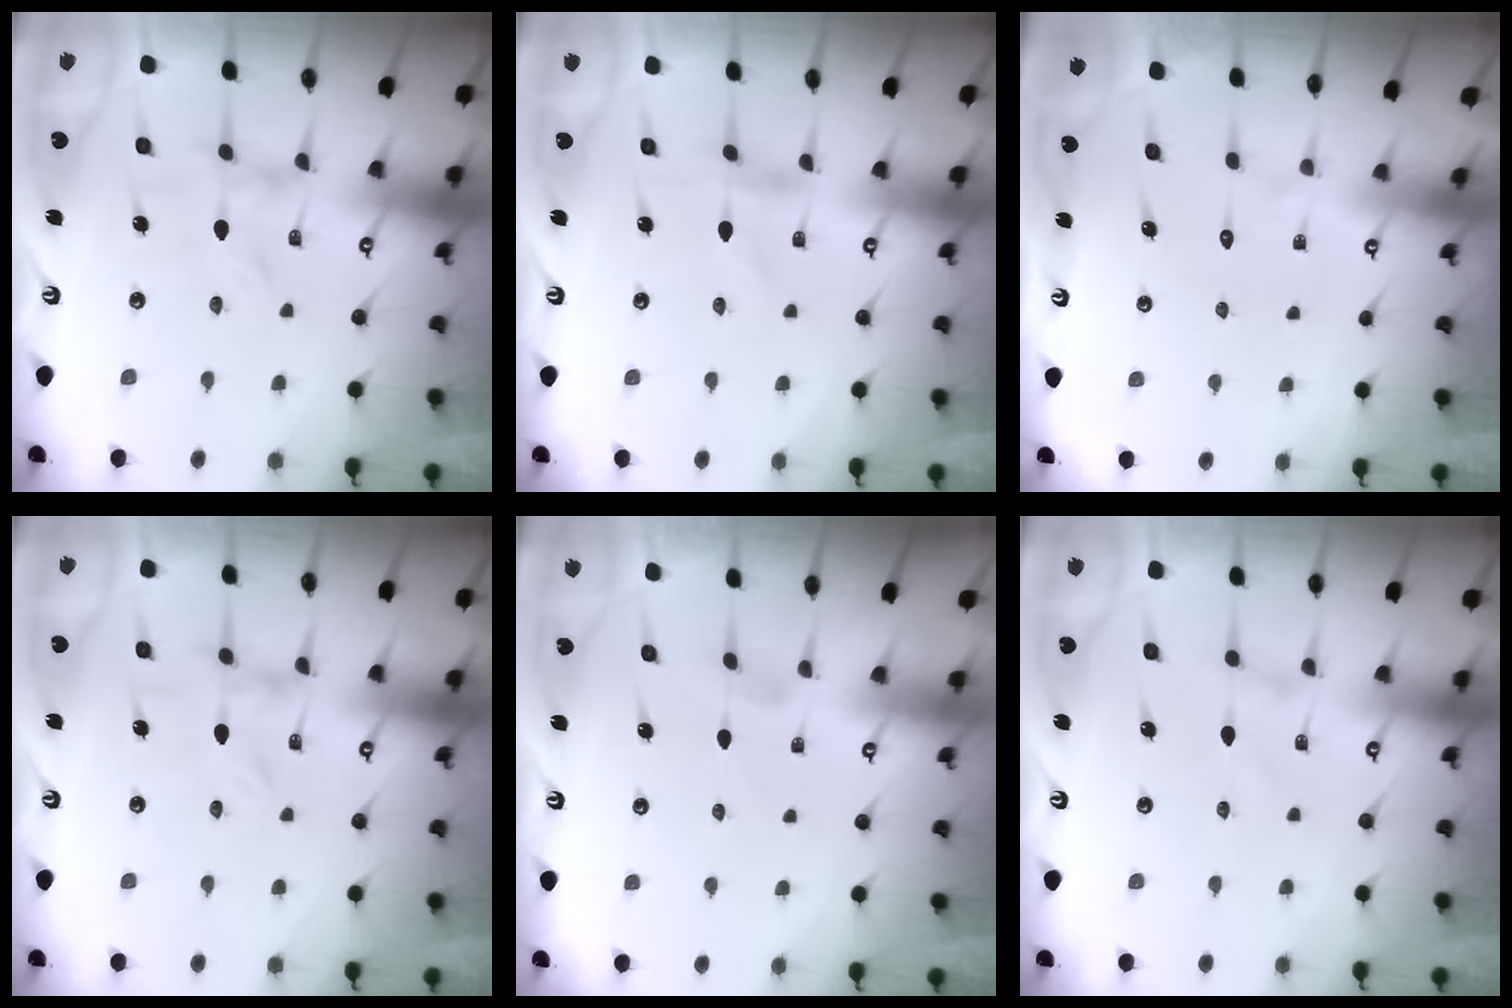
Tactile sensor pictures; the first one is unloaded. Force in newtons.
{"total": 1.0, "press": 1.0, "slide": 0.1}
{"total": 1.7, "press": 1.7, "slide": 0.1}
{"total": 0.0}
{"total": 0.0}
{"total": 1.4, "press": 1.4, "slide": 0.0}